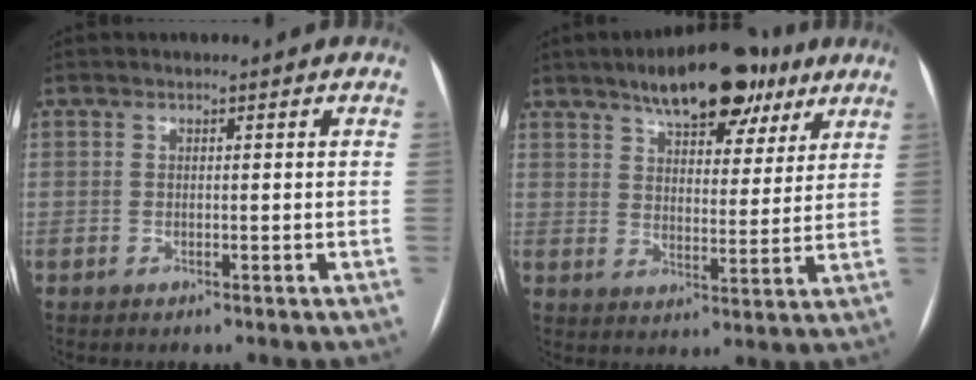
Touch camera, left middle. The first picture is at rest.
{"total": 14.6, "force": [9.9, 5.8, 9.0], "torque": [-0.128, 0.024, 0.152]}